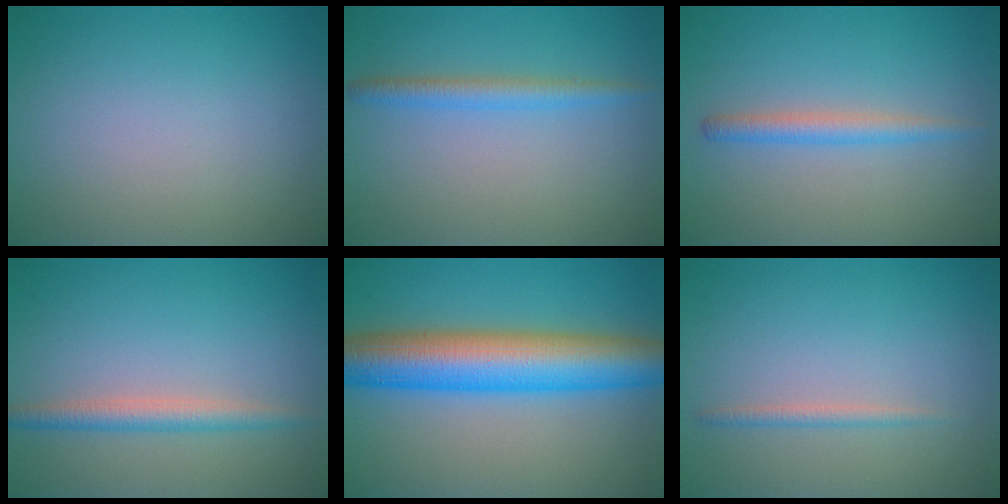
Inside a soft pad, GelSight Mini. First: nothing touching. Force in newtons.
{"total": 2.1, "press": 2.1, "slide": 0.2}
{"total": 2.1, "press": 2.1, "slide": 0.1}
{"total": 2.4, "press": 2.4, "slide": 0.1}
{"total": 10.3, "press": 10.3, "slide": 0.1}
{"total": 1.1, "press": 1.1, "slide": 0.0}